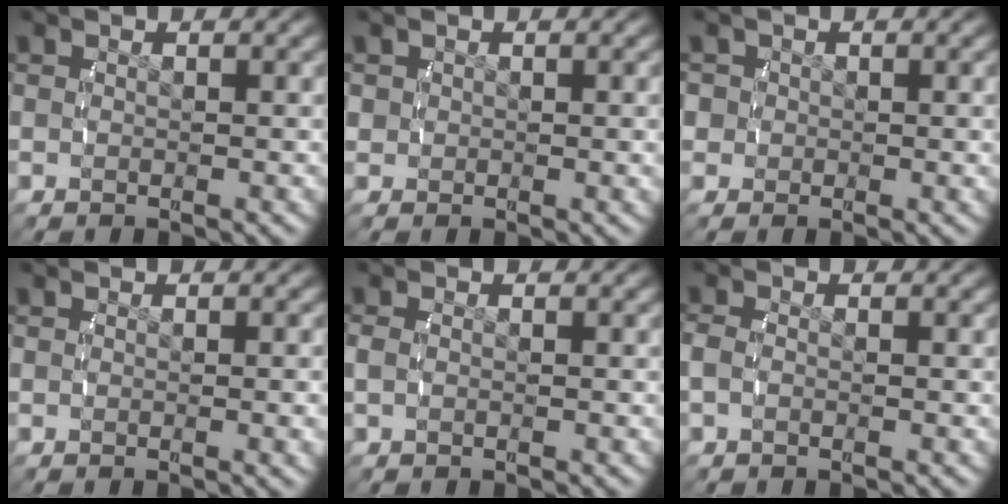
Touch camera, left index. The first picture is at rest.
{"total": 0.9, "force": [0.4, 0.8, 0.4], "torque": [-0.012, -0.006, 0.014]}
{"total": 2.7, "force": [0.2, 2.5, 1.0], "torque": [-0.032, -0.004, 0.003]}
{"total": 0.7, "force": [0.0, -0.1, 0.7], "torque": [-0.010, 0.004, -0.002]}
{"total": 0.9, "force": [-0.2, 0.6, 0.7], "torque": [-0.023, -0.002, -0.001]}
{"total": 1.3, "force": [-0.4, 0.8, 1.0], "torque": [-0.032, -0.004, -0.005]}